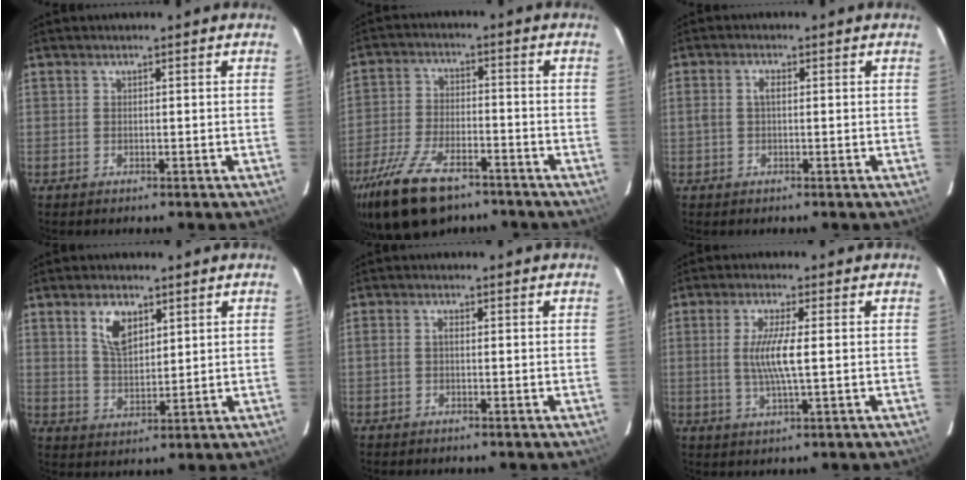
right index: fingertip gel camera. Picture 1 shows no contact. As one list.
[{"total": 16.9, "force": [-11.9, 7.4, 9.5], "torque": [-0.214, -0.031, -0.211]}, {"total": 1.7, "force": [-0.1, 0.9, 1.4], "torque": [-0.029, 0.006, -0.003]}, {"total": 6.7, "force": [3.3, 3.5, 4.7], "torque": [-0.084, 0.006, 0.066]}, {"total": 1.2, "force": [-0.3, 0.7, 1.0], "torque": [-0.020, 0.006, -0.008]}, {"total": 6.5, "force": [0.1, 0.5, 6.5], "torque": [-0.123, -0.005, 0.002]}]